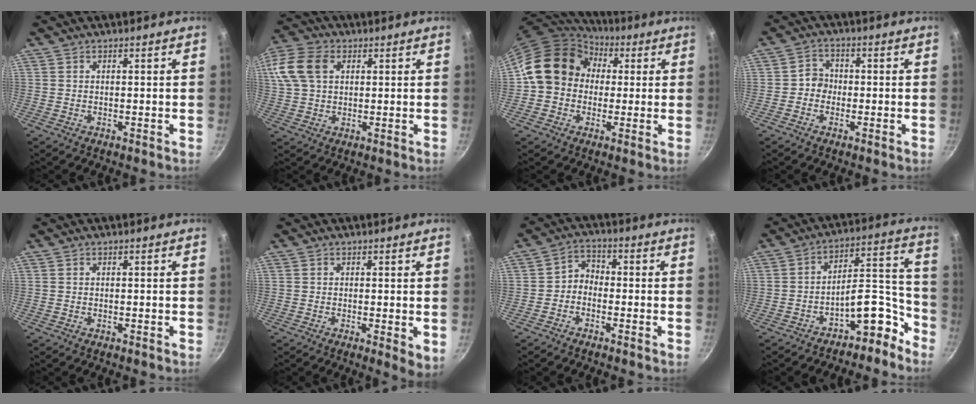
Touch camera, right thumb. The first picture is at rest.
{"total": 15.3, "force": [4.6, 10.9, 9.6], "torque": [-0.228, 0.030, 0.079]}
{"total": 14.8, "force": [2.1, 12.5, 7.6], "torque": [-0.103, 0.031, 0.019]}
{"total": 3.3, "force": [-0.9, 3.0, 1.1], "torque": [0.007, 0.014, -0.024]}
{"total": 0.0}
{"total": 3.6, "force": [0.0, 1.3, 3.4], "torque": [-0.042, -0.011, -0.001]}
{"total": 3.5, "force": [-1.5, 2.6, 1.7], "torque": [-0.018, 0.027, -0.040]}
{"total": 10.9, "force": [-7.7, 4.7, 6.1], "torque": [-0.040, 0.113, -0.116]}